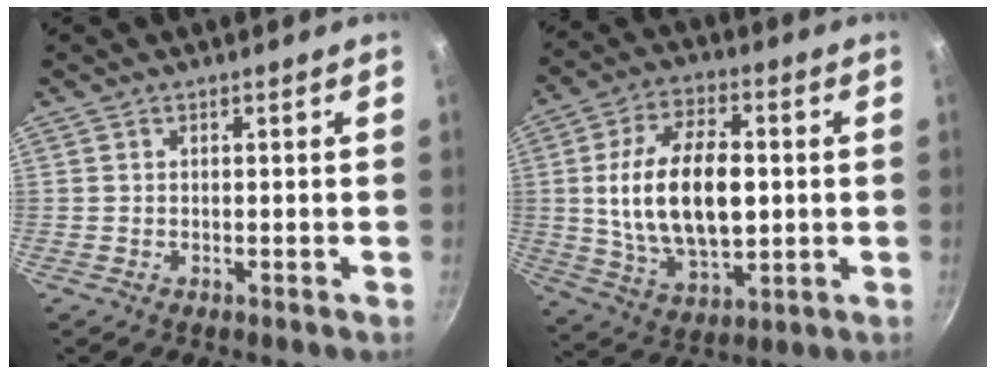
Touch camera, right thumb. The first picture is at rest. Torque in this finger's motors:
{"motor_torque": [-0.22, 0.96, 0.59, 0.32, 0.18]}